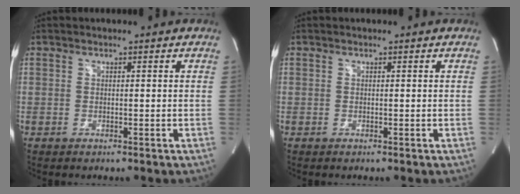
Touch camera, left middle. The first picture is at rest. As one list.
[{"total": 0.0}]